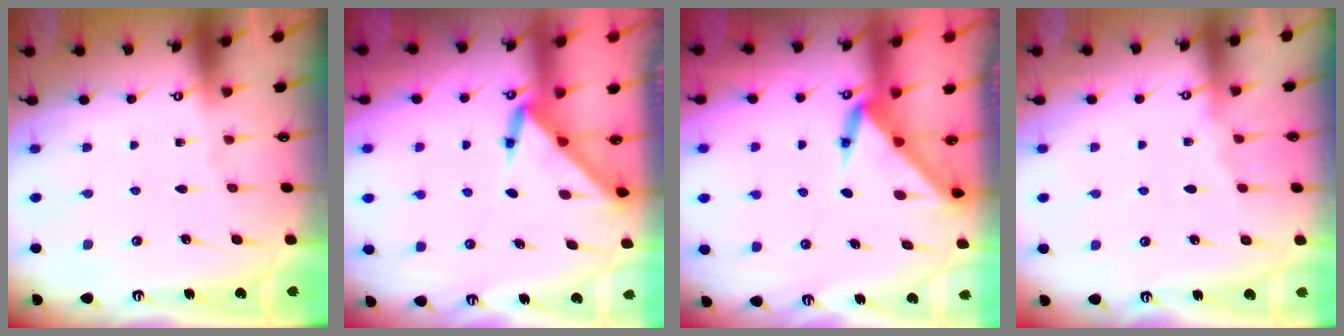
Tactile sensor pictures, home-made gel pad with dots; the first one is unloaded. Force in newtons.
{"total": 3.2, "press": 3.2, "slide": 0.0}
{"total": 3.4, "press": 3.4, "slide": 0.1}
{"total": 4.6, "press": 4.6, "slide": 0.7}